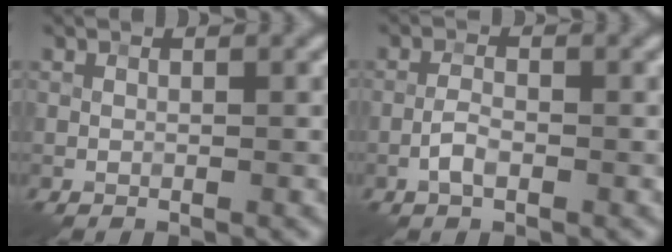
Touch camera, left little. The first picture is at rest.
{"total": 1.8, "force": [-0.8, 0.7, 1.4], "torque": [-0.028, 0.004, -0.020]}